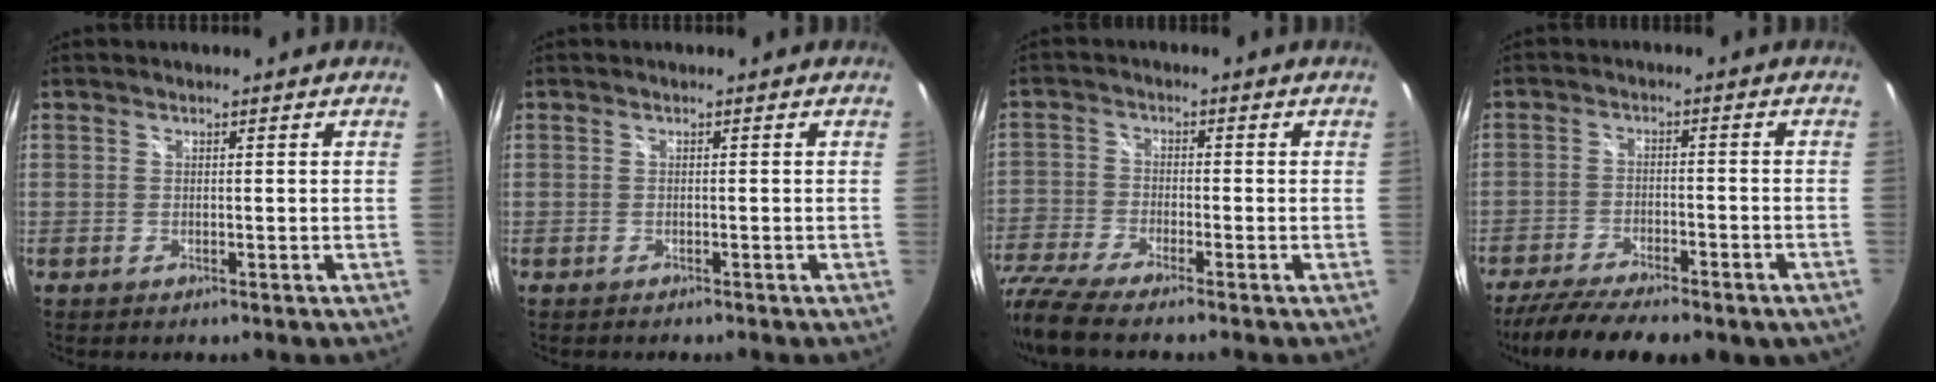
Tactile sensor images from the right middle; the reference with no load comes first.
{"total": 0.6, "force": [-0.6, 0.3, 0.1], "torque": [-0.004, -0.002, -0.009]}
{"total": 11.0, "force": [-9.5, 1.8, 5.2], "torque": [-0.136, -0.029, -0.195]}
{"total": 16.3, "force": [-12.6, 5.0, 9.1], "torque": [-0.181, -0.044, -0.186]}